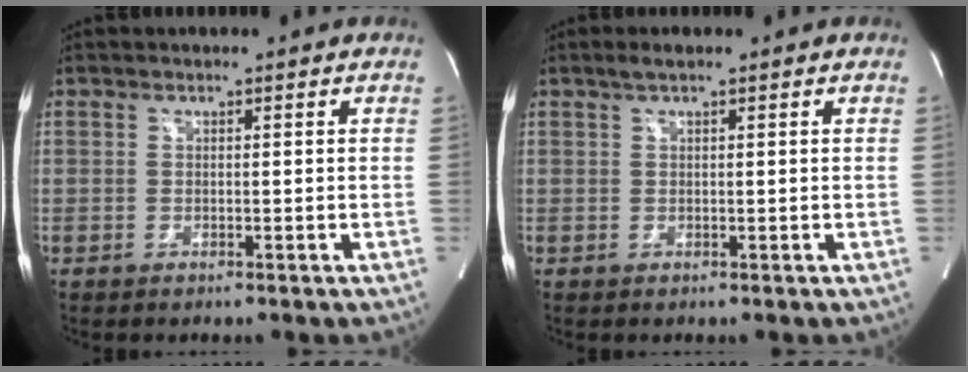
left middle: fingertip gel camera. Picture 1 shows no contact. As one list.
[{"total": 1.4, "force": [0.9, 0.1, 1.0], "torque": [-0.025, 0.008, 0.018]}]